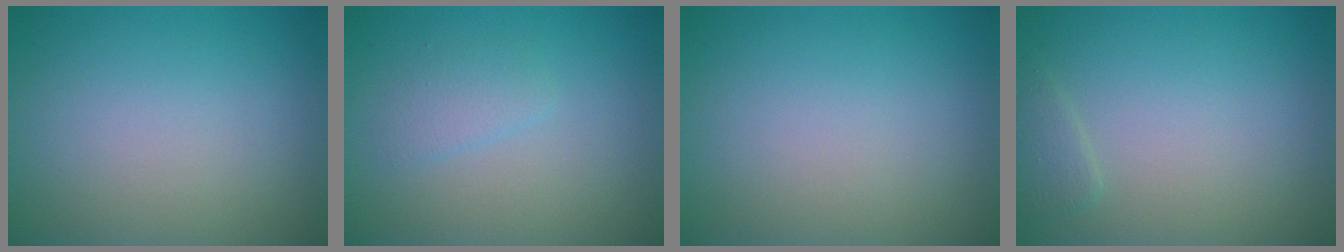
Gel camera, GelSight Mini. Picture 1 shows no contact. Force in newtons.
{"total": 1.4, "press": 1.4, "slide": 0.1}
{"total": 0.0}
{"total": 1.1, "press": 1.1, "slide": 0.1}